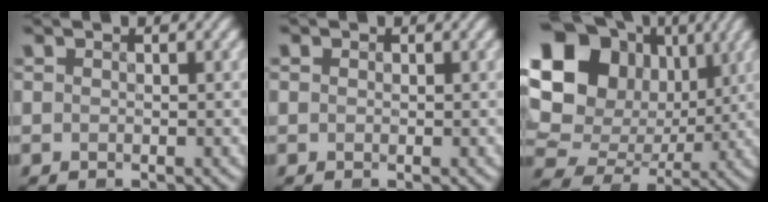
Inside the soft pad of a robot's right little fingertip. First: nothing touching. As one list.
[{"total": 0.5, "force": [-0.3, -0.1, -0.4], "torque": [0.003, -0.003, 0.001]}, {"total": 17.9, "force": [4.9, 14.7, 9.0], "torque": [-0.208, 0.034, 0.082]}]